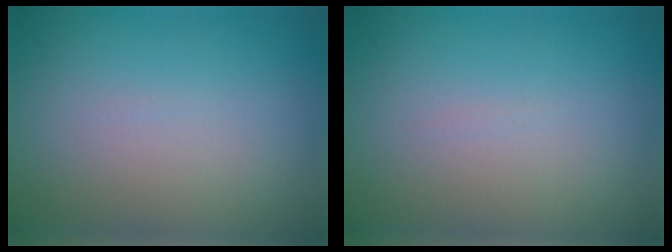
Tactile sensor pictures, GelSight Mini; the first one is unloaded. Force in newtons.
{"total": 0.0}